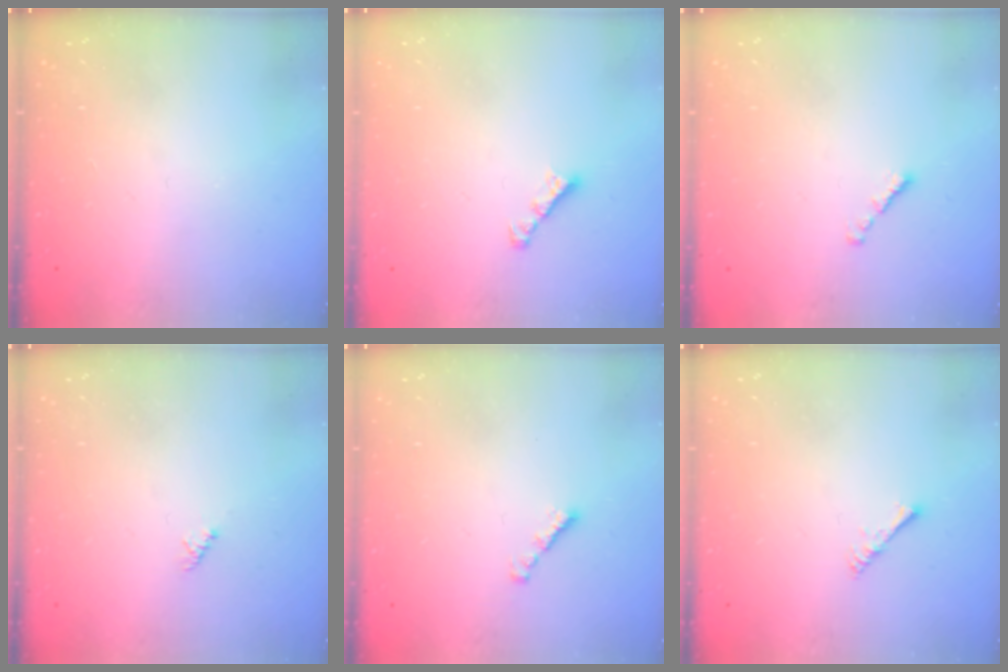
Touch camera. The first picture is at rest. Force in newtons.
{"total": 1.7, "press": 1.6, "slide": 0.5}
{"total": 1.3, "press": 1.1, "slide": 0.6}
{"total": 1.1, "press": 1.1, "slide": 0.3}
{"total": 1.0, "press": 0.8, "slide": 0.5}
{"total": 2.0, "press": 1.9, "slide": 0.4}